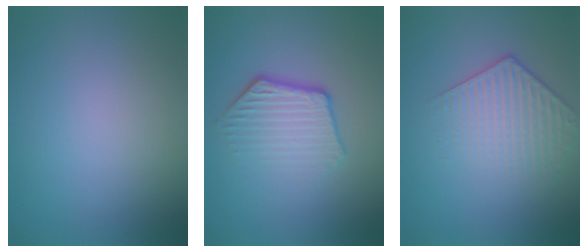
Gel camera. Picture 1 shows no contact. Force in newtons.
{"total": 4.0, "press": 3.0, "slide": 2.7}
{"total": 3.1, "press": 3.0, "slide": 0.9}